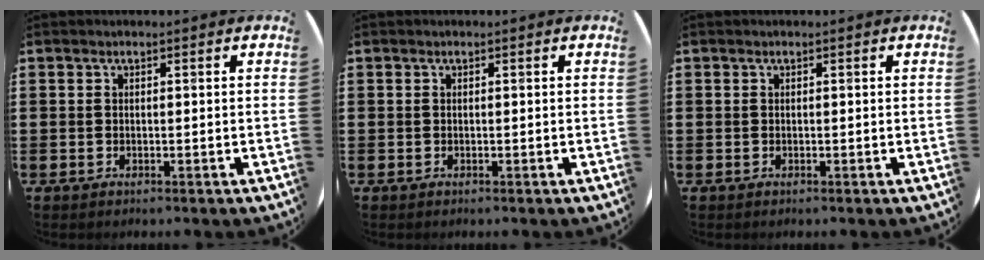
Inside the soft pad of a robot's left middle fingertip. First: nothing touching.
{"total": 0.0}
{"total": 0.0}